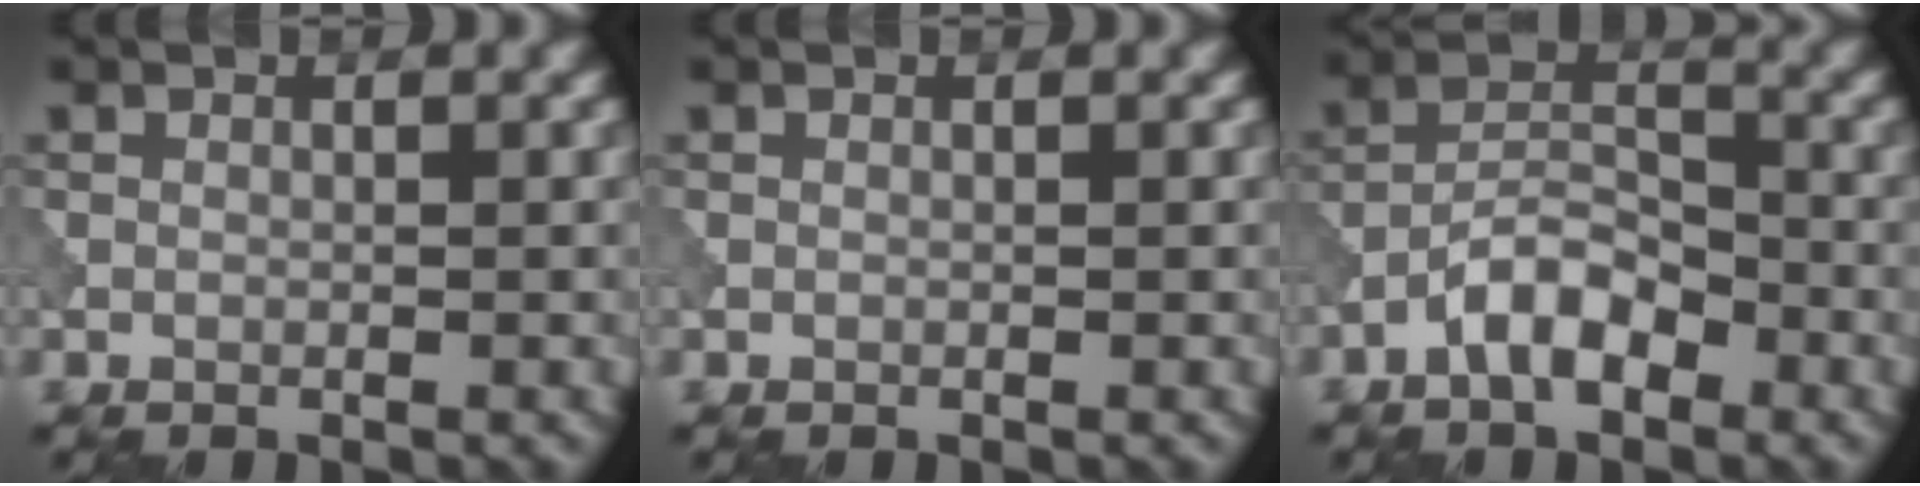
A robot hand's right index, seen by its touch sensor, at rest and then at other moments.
{"total": 0.0}
{"total": 4.5, "force": [-2.7, 2.0, 3.0], "torque": [-0.046, 0.012, -0.054]}